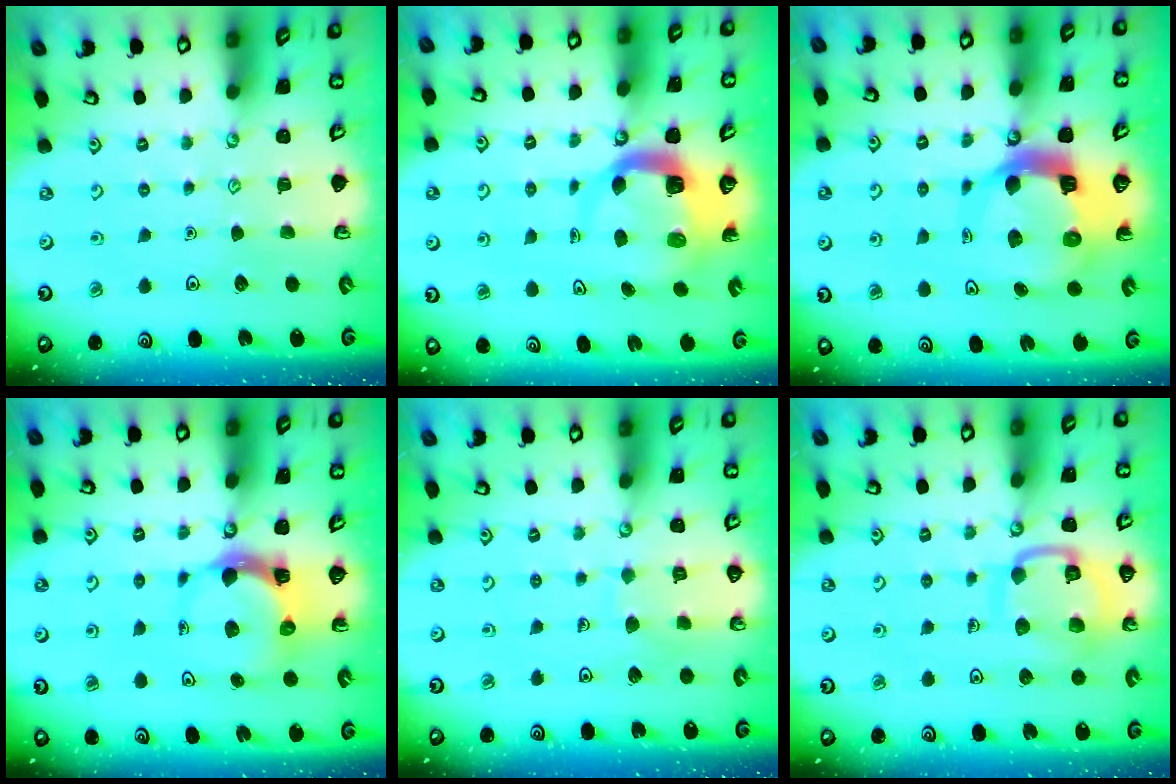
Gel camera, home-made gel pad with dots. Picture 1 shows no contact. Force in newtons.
{"total": 7.2, "press": 7.1, "slide": 1.1}
{"total": 11.2, "press": 11.1, "slide": 1.7}
{"total": 4.7, "press": 4.7, "slide": 0.7}
{"total": 5.9, "press": 5.9, "slide": 0.3}
{"total": 13.5, "press": 13.4, "slide": 1.3}